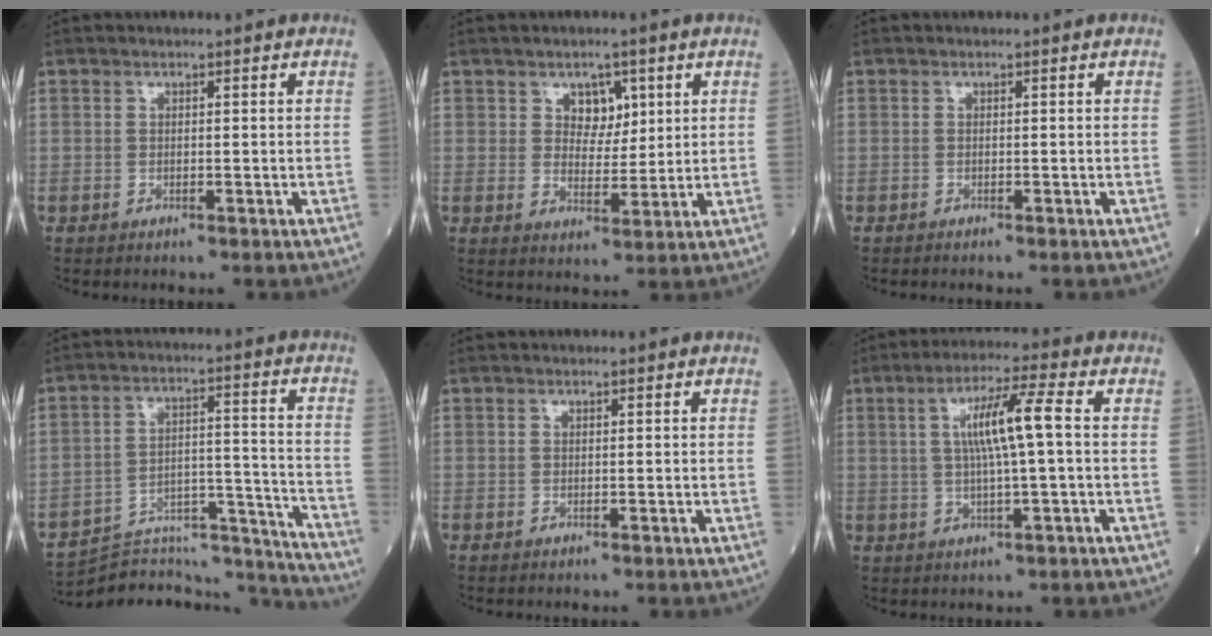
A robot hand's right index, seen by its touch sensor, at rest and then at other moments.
{"total": 4.3, "force": [2.0, 2.9, 2.5], "torque": [-0.029, 0.004, 0.033]}
{"total": 0.5, "force": [-0.5, 0.0, 0.1], "torque": [-0.004, -0.001, -0.013]}
{"total": 20.0, "force": [-19.9, 1.3, 2.3], "torque": [-0.035, 0.045, -0.286]}
{"total": 0.0}
{"total": 7.8, "force": [1.0, -0.1, 7.7], "torque": [-0.139, 0.010, 0.017]}